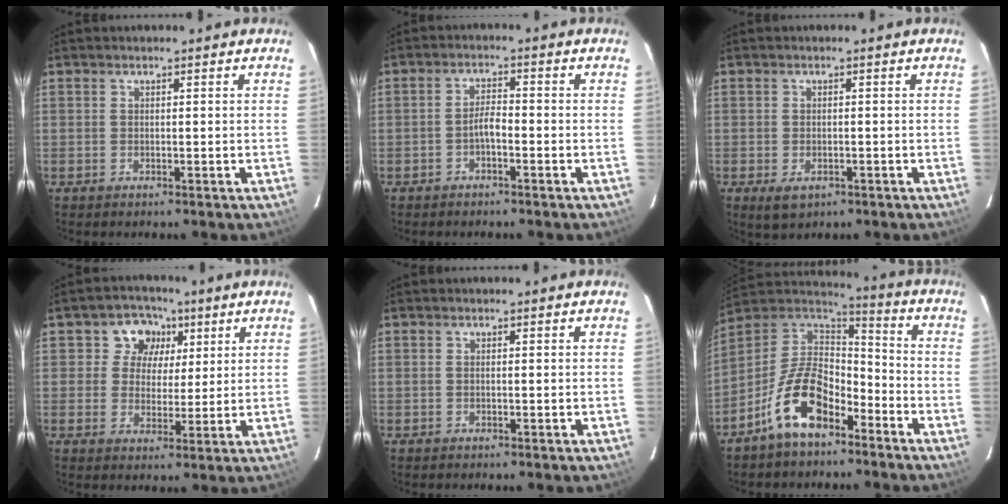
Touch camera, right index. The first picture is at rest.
{"total": 2.5, "force": [-1.6, 0.7, 1.9], "torque": [-0.038, 0.010, -0.028]}
{"total": 4.0, "force": [-1.9, 2.4, 2.5], "torque": [-0.051, -0.011, -0.027]}
{"total": 7.3, "force": [2.6, 6.6, 1.7], "torque": [-0.023, 0.009, 0.037]}
{"total": 0.0}
{"total": 14.6, "force": [-8.6, 7.3, 9.3], "torque": [-0.188, 0.023, -0.157]}